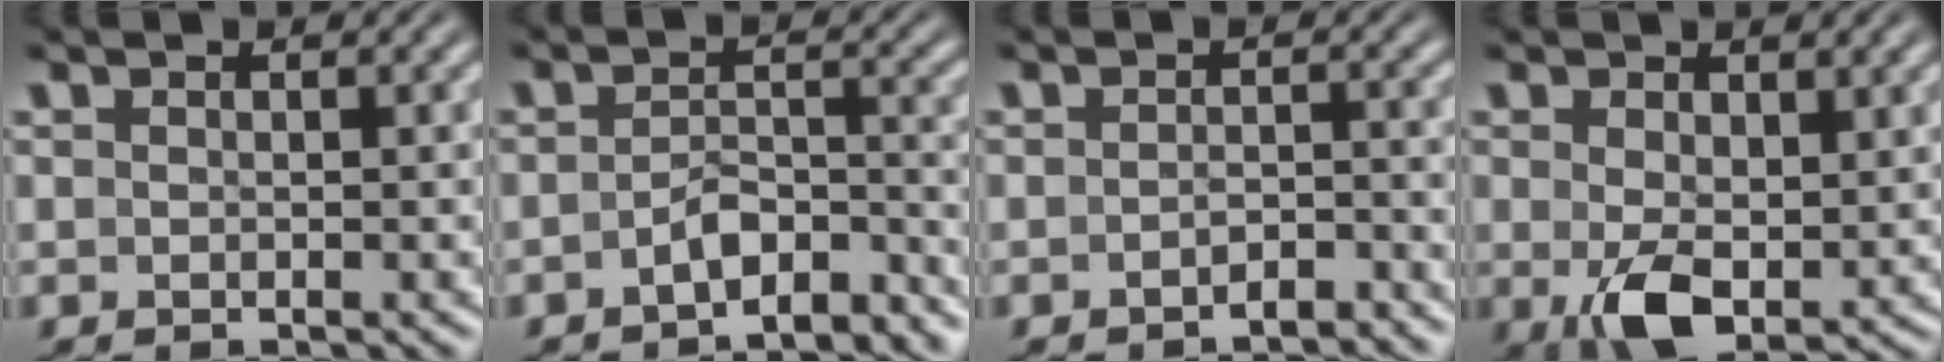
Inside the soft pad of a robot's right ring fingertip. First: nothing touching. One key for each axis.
{"total": 6.1, "fx": -5.6, "fy": 1.7, "fz": 1.9, "tx": -0.019, "ty": -0.017, "tz": -0.082}
{"total": 2.7, "fx": -2.6, "fy": 0.1, "fz": 0.5, "tx": -0.005, "ty": -0.004, "tz": -0.045}
{"total": 4.7, "fx": -1.4, "fy": 2.3, "fz": 3.8, "tx": -0.073, "ty": -0.034, "tz": -0.003}